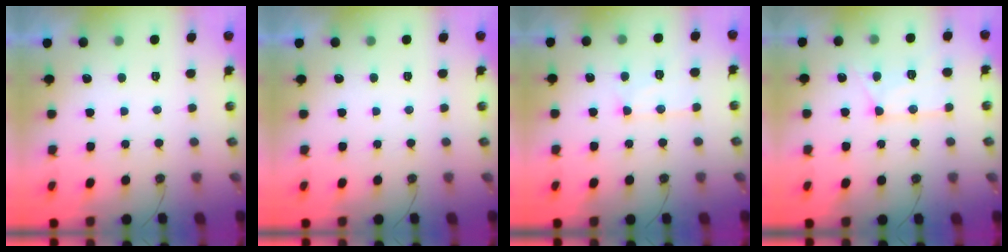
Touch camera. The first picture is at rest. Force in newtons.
{"total": 0.0}
{"total": 9.7, "press": 9.7, "slide": 0.8}
{"total": 12.8, "press": 12.8, "slide": 1.4}